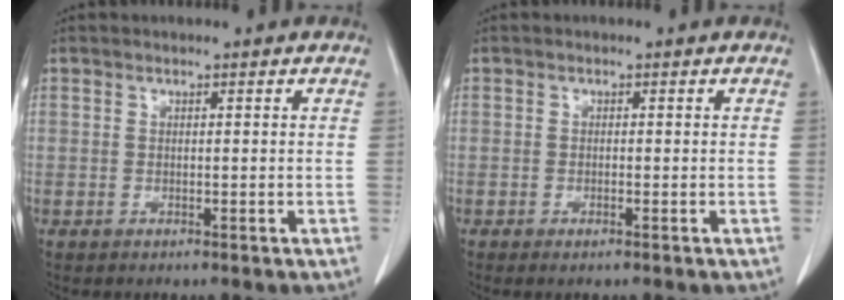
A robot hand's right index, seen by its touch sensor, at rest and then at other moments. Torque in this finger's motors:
{"motor_torque": [0.04, 0.01, -0.10, -0.01]}